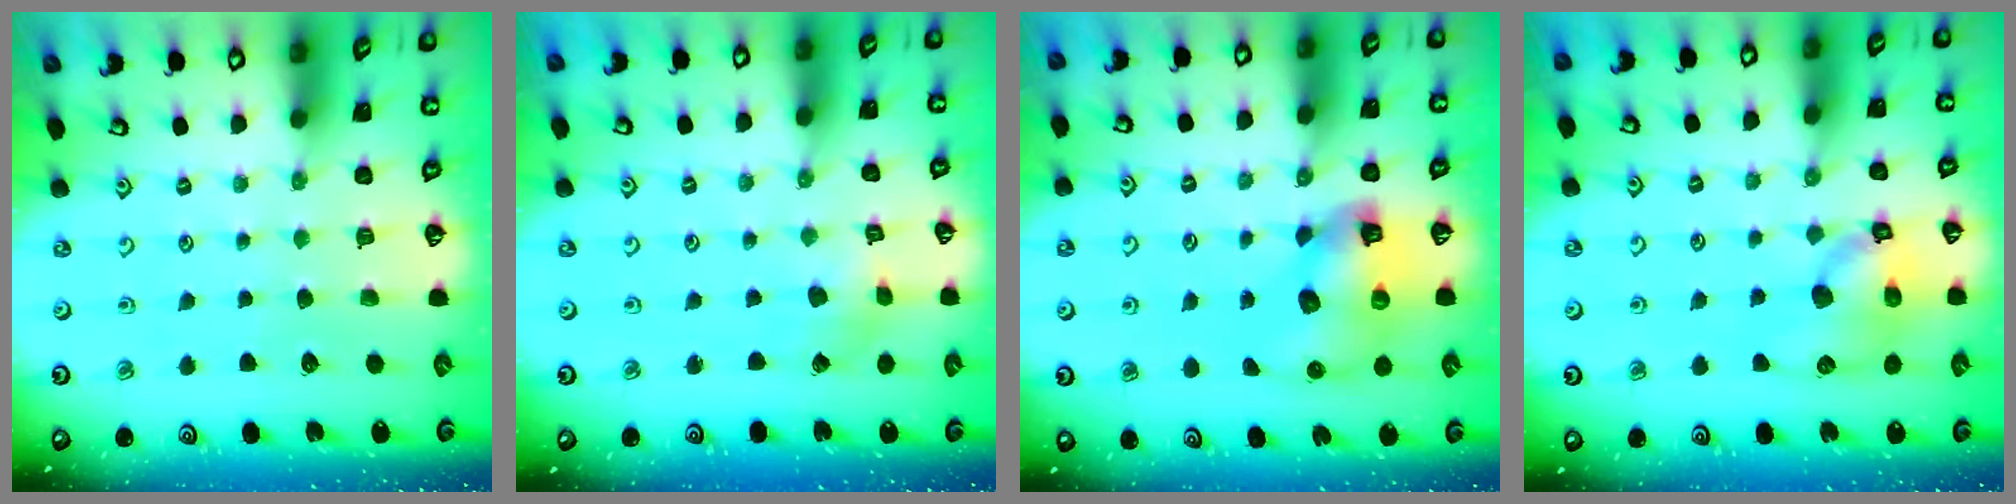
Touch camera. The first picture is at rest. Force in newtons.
{"total": 2.6, "press": 2.6, "slide": 0.1}
{"total": 11.0, "press": 10.9, "slide": 1.8}
{"total": 11.6, "press": 11.5, "slide": 1.5}